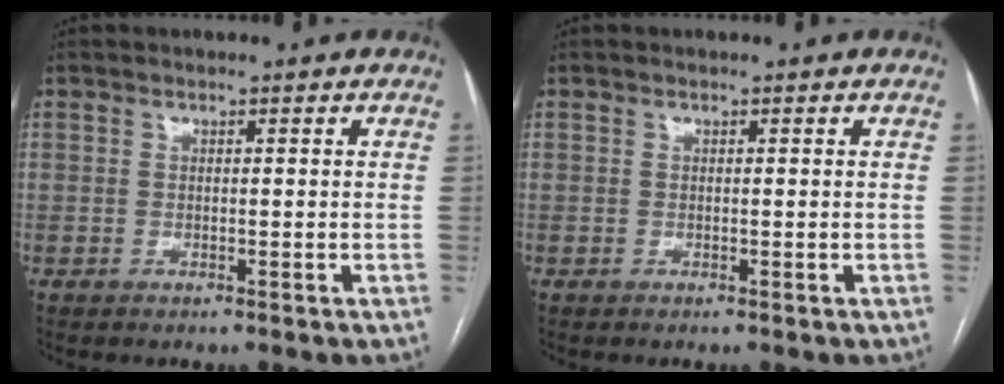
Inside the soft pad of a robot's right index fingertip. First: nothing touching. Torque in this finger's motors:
{"motor_torque": [0.00, 0.00, 0.00, 0.00]}